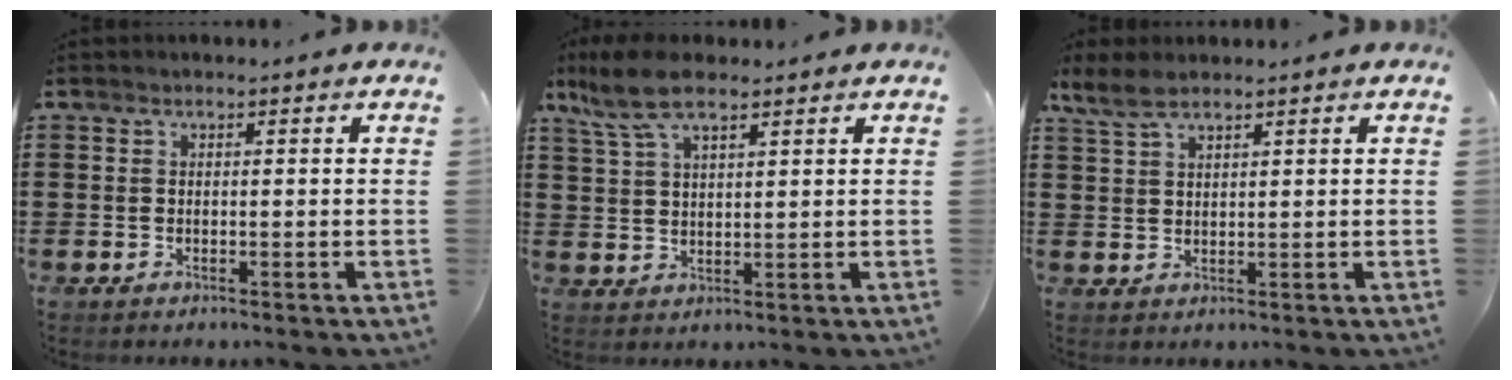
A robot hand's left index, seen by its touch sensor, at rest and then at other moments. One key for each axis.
{"total": 7.2, "fx": 4.9, "fy": 2.5, "fz": 4.6, "tx": -0.109, "ty": -0.001, "tz": 0.090}
{"total": 3.5, "fx": 2.5, "fy": 1.3, "fz": 2.1, "tx": -0.049, "ty": 0.003, "tz": 0.048}